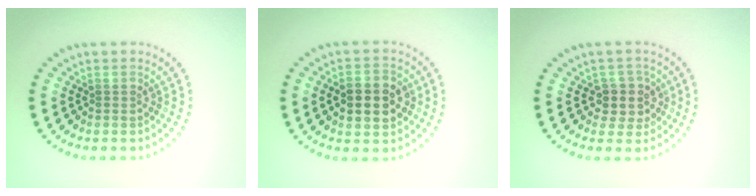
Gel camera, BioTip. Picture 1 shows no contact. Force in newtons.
{"total": 4.7, "press": 4.7, "slide": 0.2}
{"total": 2.7, "press": 2.3, "slide": 1.4}